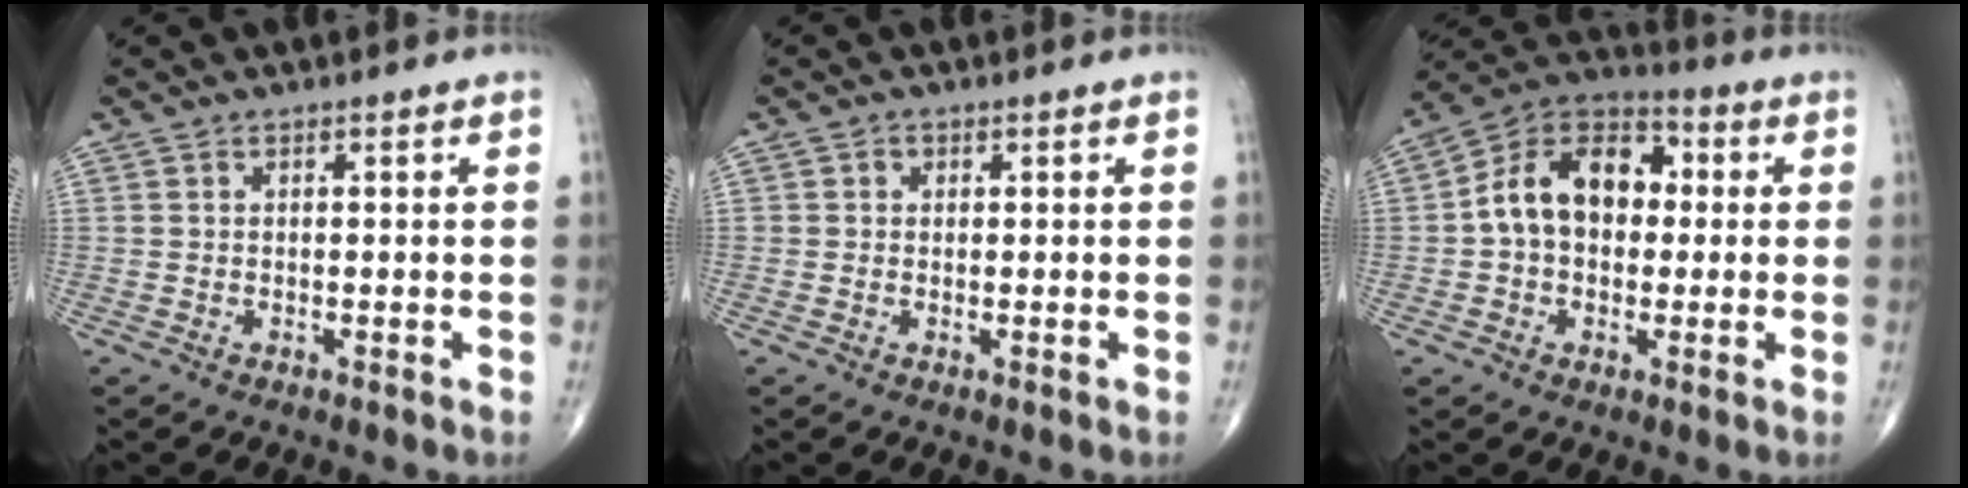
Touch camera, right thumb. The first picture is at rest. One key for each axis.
{"total": 1.0, "fx": 0.2, "fy": 0.9, "fz": 0.3, "tx": 0.004, "ty": 0.002, "tz": 0.002}
{"total": 14.4, "fx": 0.9, "fy": 10.1, "fz": 10.3, "tx": -0.146, "ty": 0.036, "tz": 0.002}